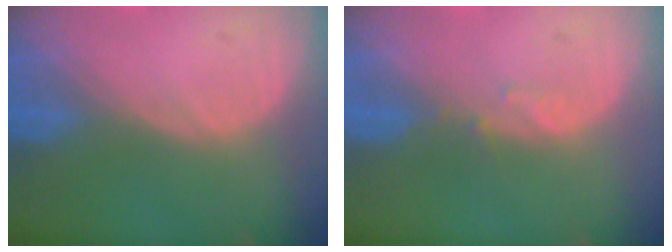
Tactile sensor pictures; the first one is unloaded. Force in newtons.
{"total": 1.1, "press": 1.1, "slide": 0.2}